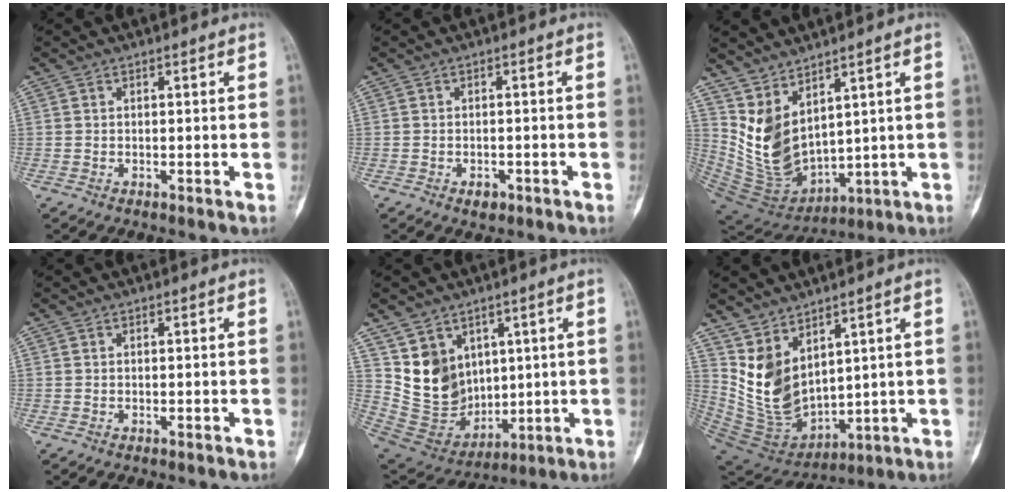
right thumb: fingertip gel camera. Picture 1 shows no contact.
{"total": 1.9, "force": [-1.0, 1.3, 1.0], "torque": [-0.012, 0.008, -0.011]}
{"total": 11.7, "force": [5.0, 6.4, 8.3], "torque": [-0.126, -0.048, 0.131]}
{"total": 0.0}
{"total": 12.7, "force": [5.2, 10.4, 5.2], "torque": [-0.063, -0.031, 0.130]}
{"total": 12.0, "force": [5.3, 7.2, 7.9], "torque": [-0.116, -0.049, 0.136]}